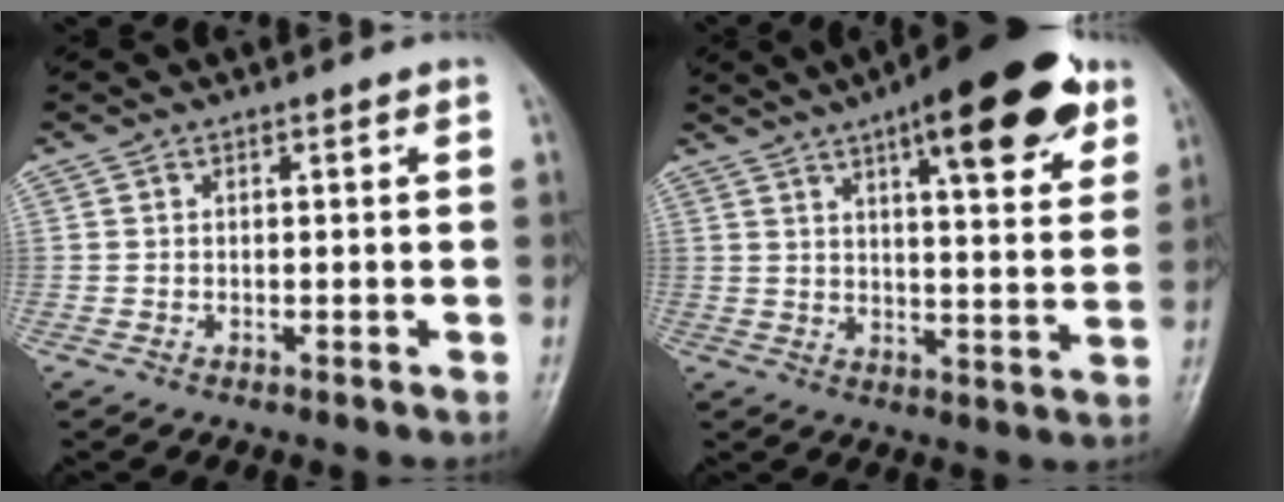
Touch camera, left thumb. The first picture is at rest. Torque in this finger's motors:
{"motor_torque": [0.95, 0.26, 1.51, -1.25, 0.28]}